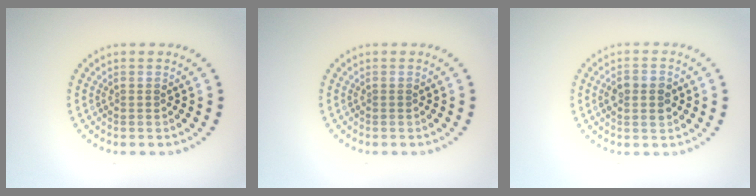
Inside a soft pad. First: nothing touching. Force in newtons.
{"total": 0.0}
{"total": 2.7, "press": 2.7, "slide": 0.2}